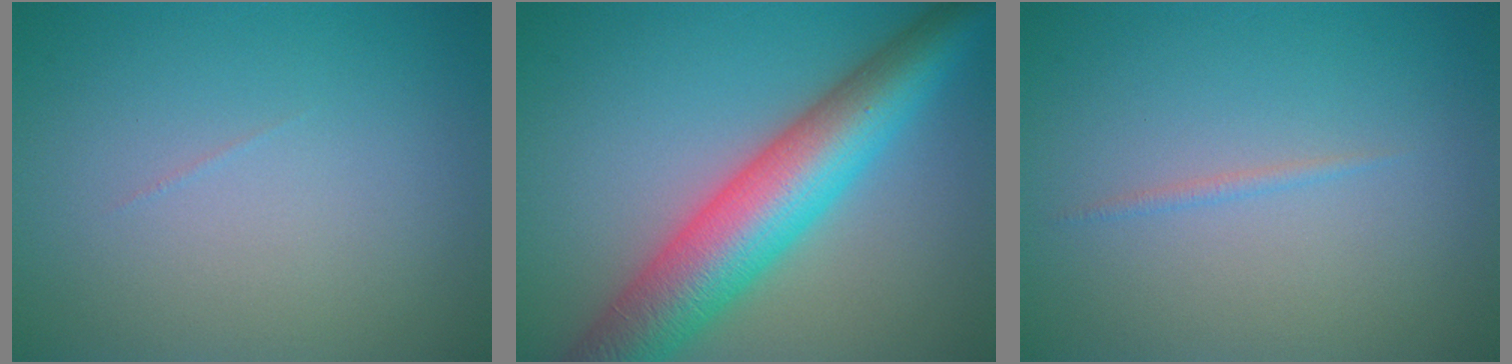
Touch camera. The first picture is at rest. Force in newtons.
{"total": 10.1, "press": 10.1, "slide": 0.2}
{"total": 0.6, "press": 0.6, "slide": 0.0}